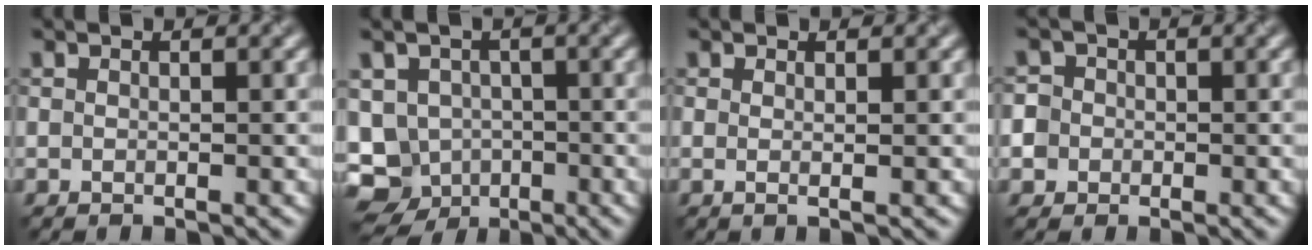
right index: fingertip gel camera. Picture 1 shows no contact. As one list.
[{"total": 8.1, "force": [-3.7, 6.6, 2.6], "torque": [-0.035, -0.007, -0.058]}, {"total": 0.7, "force": [0.0, 0.2, 0.7], "torque": [-0.008, -0.001, -0.001]}, {"total": 3.6, "force": [-0.6, 3.5, 0.8], "torque": [-0.005, 0.036, -0.024]}]